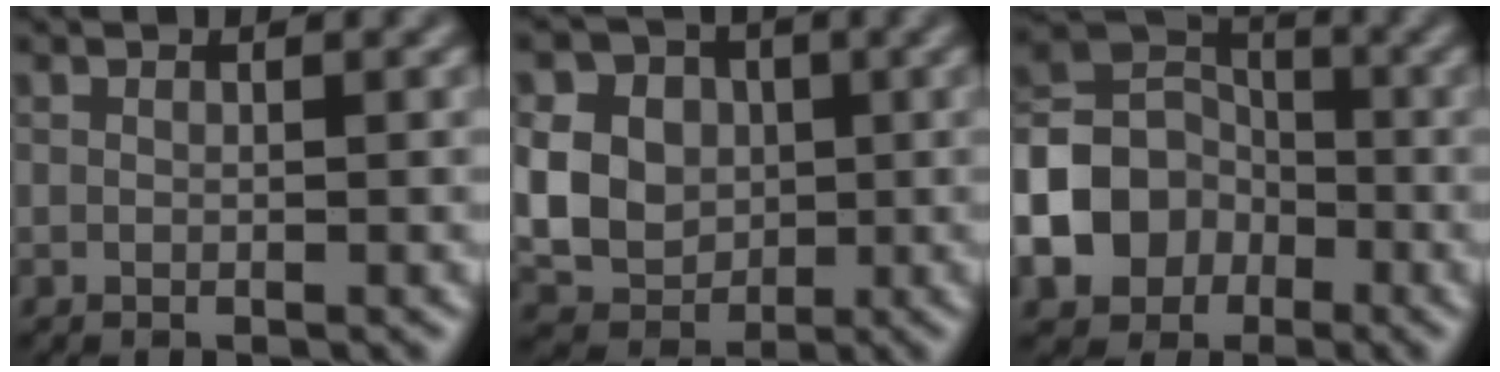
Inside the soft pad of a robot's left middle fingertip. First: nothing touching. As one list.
[{"total": 10.6, "force": [1.9, 9.2, 4.7], "torque": [-0.097, 0.023, 0.029]}, {"total": 8.9, "force": [-3.5, 7.2, 3.9], "torque": [-0.083, -0.009, -0.082]}]